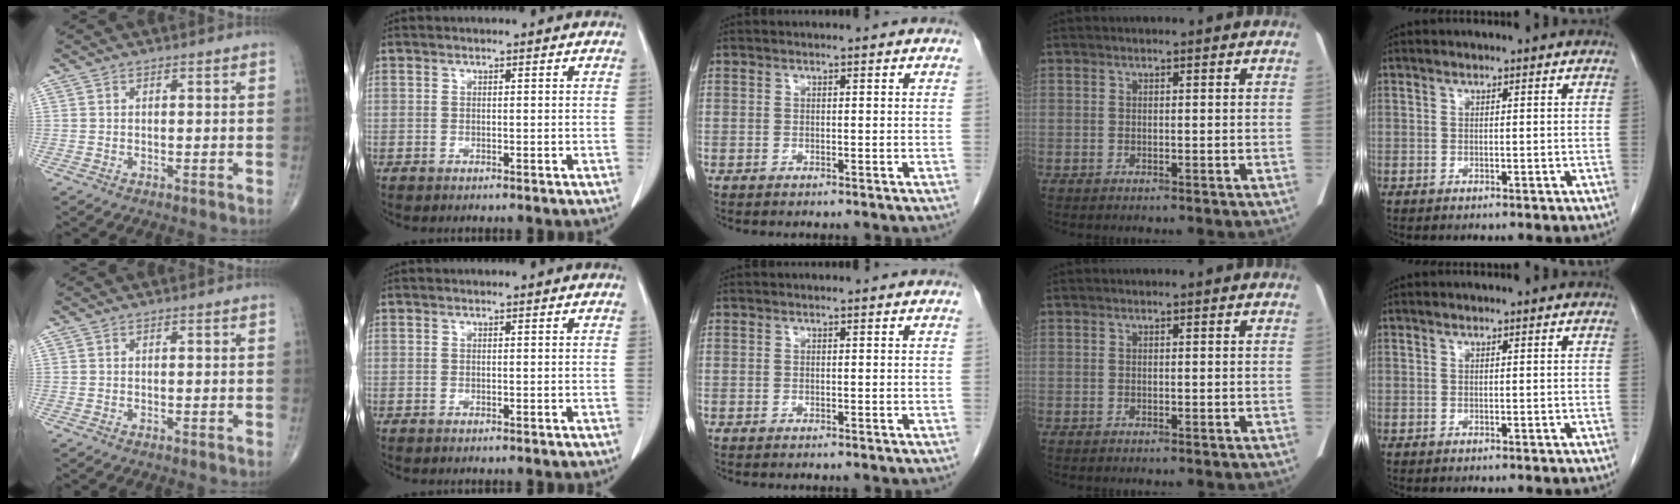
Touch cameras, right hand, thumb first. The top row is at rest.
{}